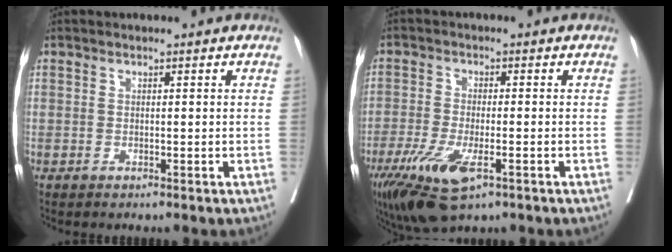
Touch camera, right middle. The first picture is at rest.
{"total": 10.2, "force": [-5.4, 3.0, 8.1], "torque": [-0.153, -0.024, -0.090]}